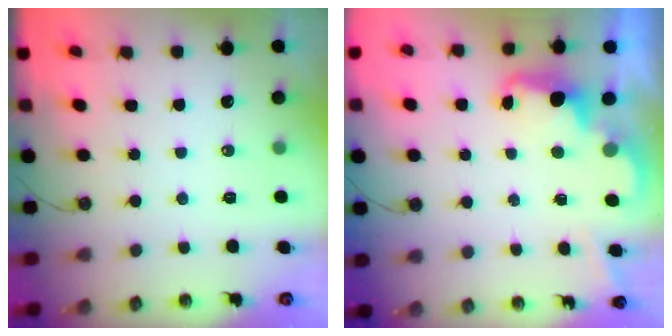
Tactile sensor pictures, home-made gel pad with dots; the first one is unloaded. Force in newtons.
{"total": 2.2, "press": 2.2, "slide": 0.5}